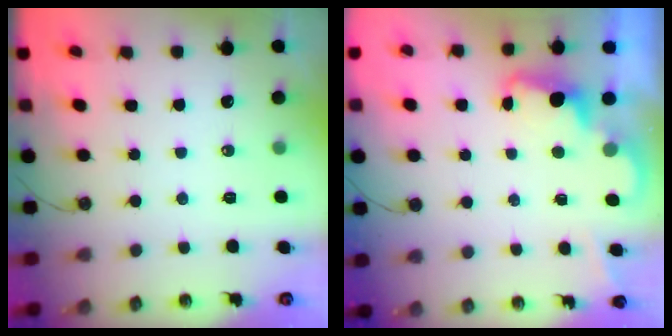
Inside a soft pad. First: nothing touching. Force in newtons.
{"total": 2.3, "press": 2.3, "slide": 0.5}